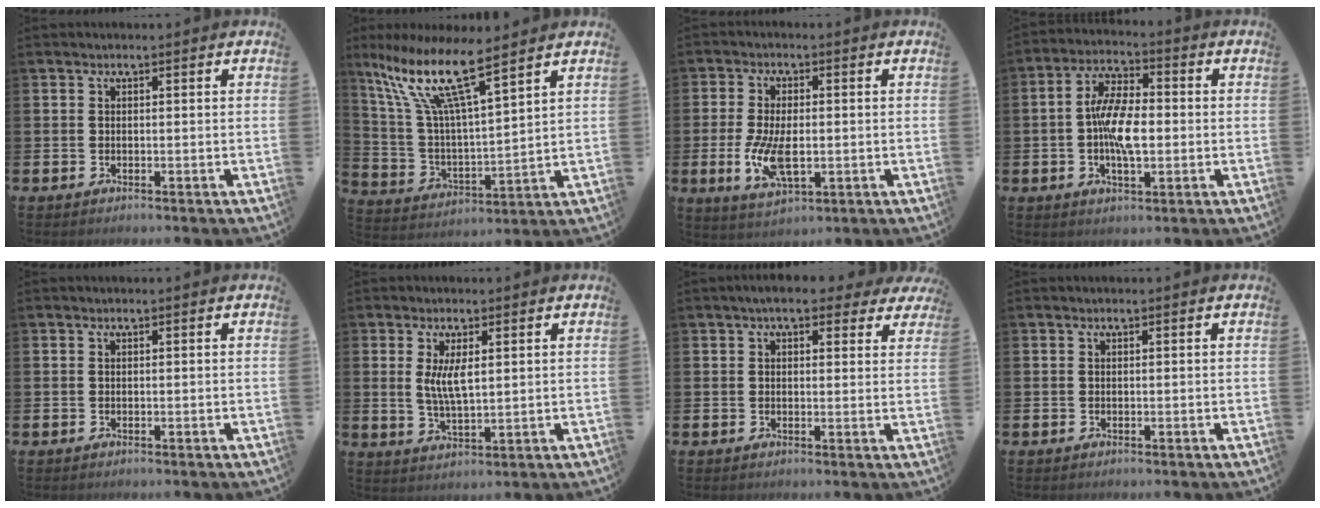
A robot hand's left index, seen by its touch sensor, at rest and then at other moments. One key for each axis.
{"total": 12.0, "fx": 8.8, "fy": 2.2, "fz": 7.9, "tx": -0.189, "ty": -0.041, "tz": 0.149}
{"total": 7.4, "fx": -0.7, "fy": 3.6, "fz": 6.4, "tx": -0.129, "ty": -0.006, "tz": -0.016}
{"total": 6.9, "fx": -0.4, "fy": 3.1, "fz": 6.1, "tx": -0.099, "ty": 0.008, "tz": -0.010}
{"total": 0.0}
{"total": 4.2, "fx": 1.4, "fy": 1.4, "fz": 3.7, "tx": -0.065, "ty": -0.001, "tz": 0.021}
{"total": 5.1, "fx": 4.0, "fy": 1.9, "fz": 2.4, "tx": -0.040, "ty": -0.007, "tz": 0.070}
{"total": 0.0}